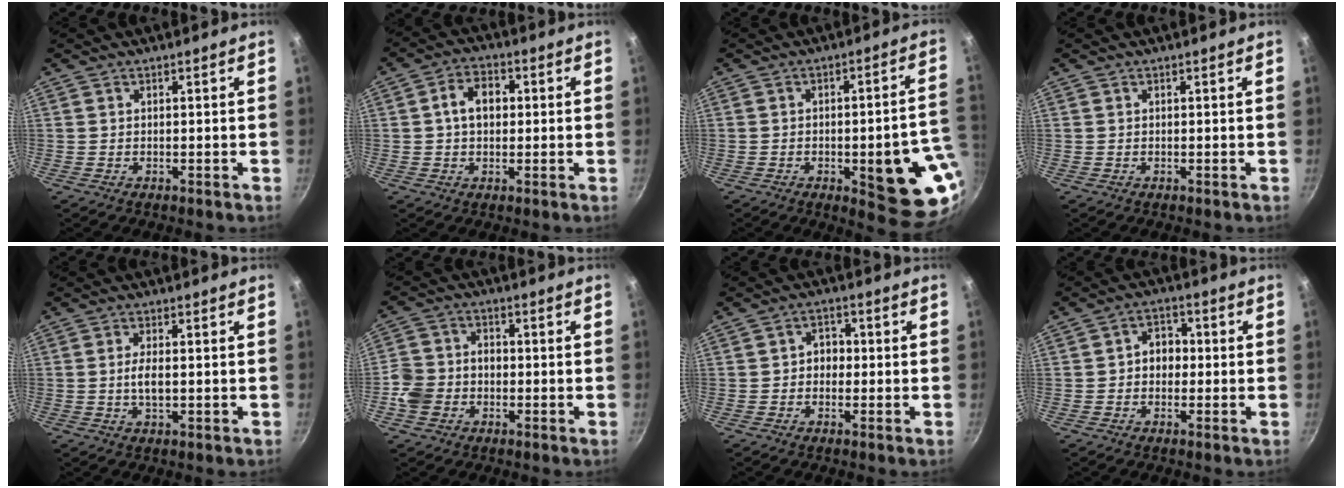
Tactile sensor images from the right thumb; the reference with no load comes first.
{"total": 6.6, "force": [0.7, 4.8, 4.5], "torque": [-0.056, 0.014, 0.004]}
{"total": 17.5, "force": [-4.2, 5.8, 15.9], "torque": [-0.146, 0.019, -0.050]}
{"total": 0.0}
{"total": 3.5, "force": [-0.2, 1.4, 3.2], "torque": [-0.065, 0.000, -0.007]}
{"total": 7.7, "force": [-2.3, 6.3, 3.8], "torque": [-0.057, 0.026, -0.056]}
{"total": 3.5, "force": [-0.4, 2.9, 1.9], "torque": [-0.002, 0.010, -0.012]}
{"total": 4.8, "force": [-0.3, 3.9, 2.8], "torque": [-0.008, 0.013, -0.011]}